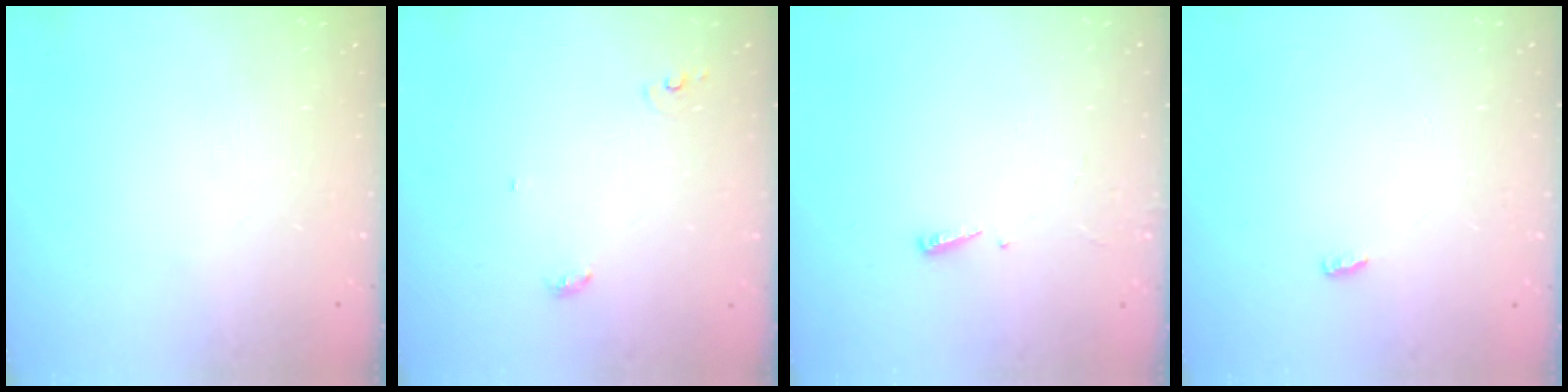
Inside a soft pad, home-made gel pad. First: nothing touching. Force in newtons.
{"total": 3.6, "press": 3.6, "slide": 0.2}
{"total": 2.4, "press": 2.4, "slide": 0.2}
{"total": 2.9, "press": 2.6, "slide": 1.3}